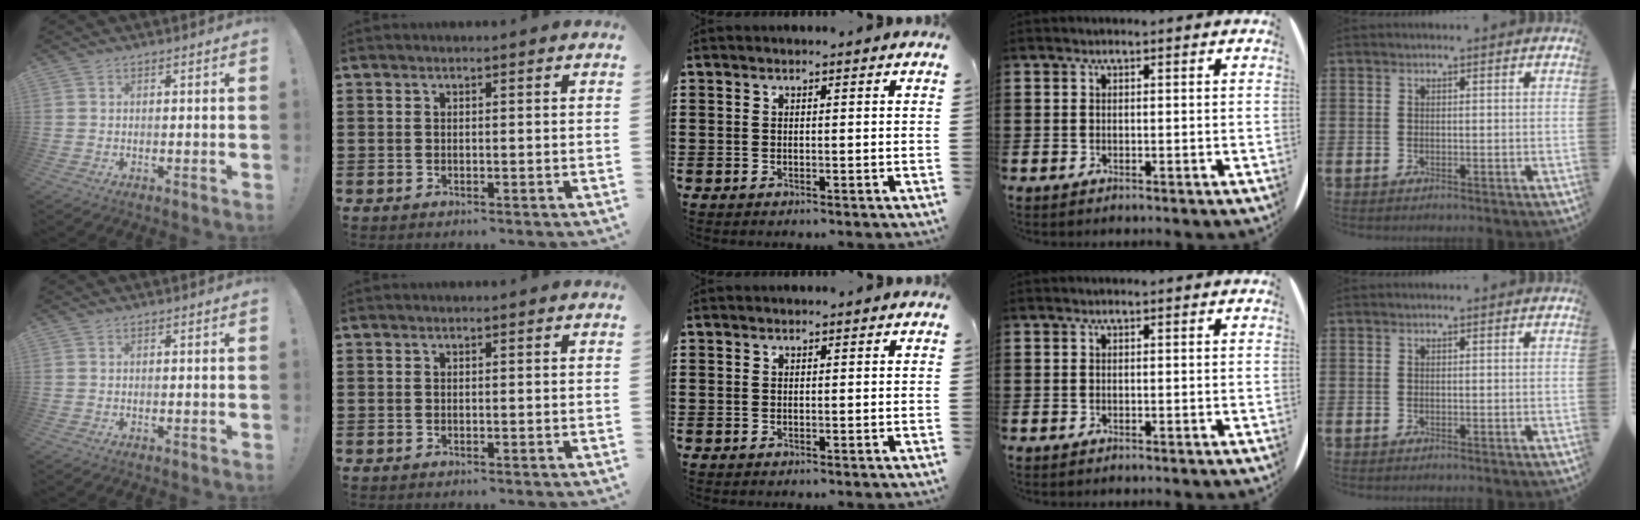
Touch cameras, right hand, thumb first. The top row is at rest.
{}